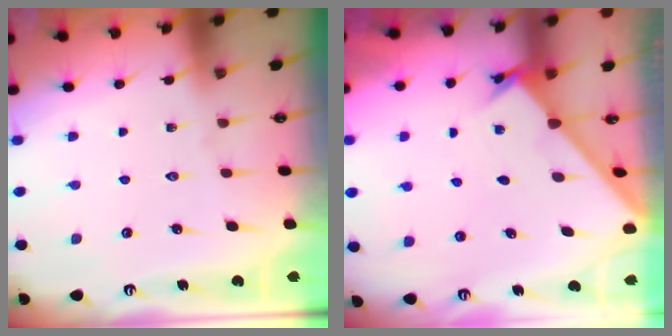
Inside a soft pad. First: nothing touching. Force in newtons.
{"total": 1.7, "press": 1.7, "slide": 0.2}